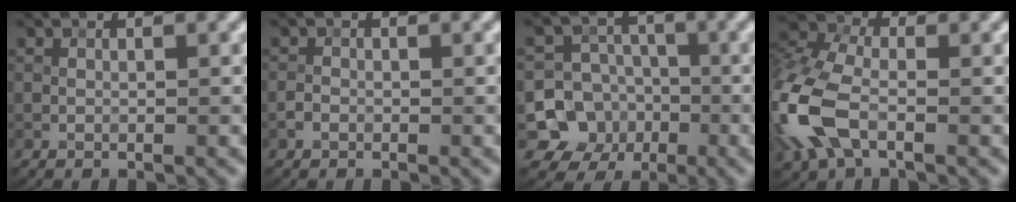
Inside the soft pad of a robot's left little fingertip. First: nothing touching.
{"total": 0.9, "force": [-0.5, 0.7, 0.4], "torque": [-0.007, 0.002, -0.012]}
{"total": 8.7, "force": [-2.9, 8.1, 1.7], "torque": [-0.016, -0.006, -0.078]}
{"total": 8.4, "force": [-2.3, 5.1, 6.3], "torque": [-0.171, 0.000, -0.062]}